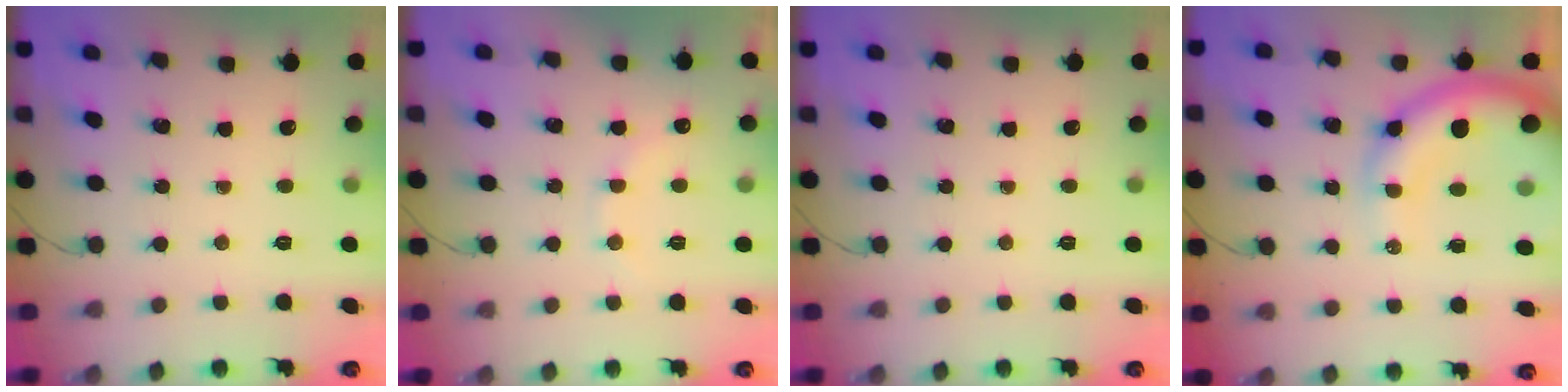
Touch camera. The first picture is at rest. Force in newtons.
{"total": 8.6, "press": 8.5, "slide": 1.3}
{"total": 0.0}
{"total": 14.7, "press": 14.2, "slide": 3.8}